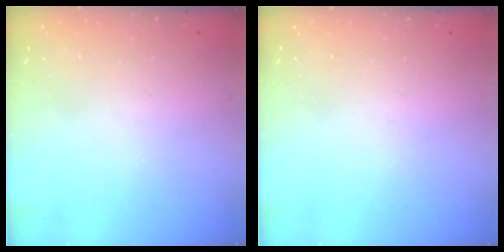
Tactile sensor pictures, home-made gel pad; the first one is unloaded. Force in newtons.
{"total": 0.0}